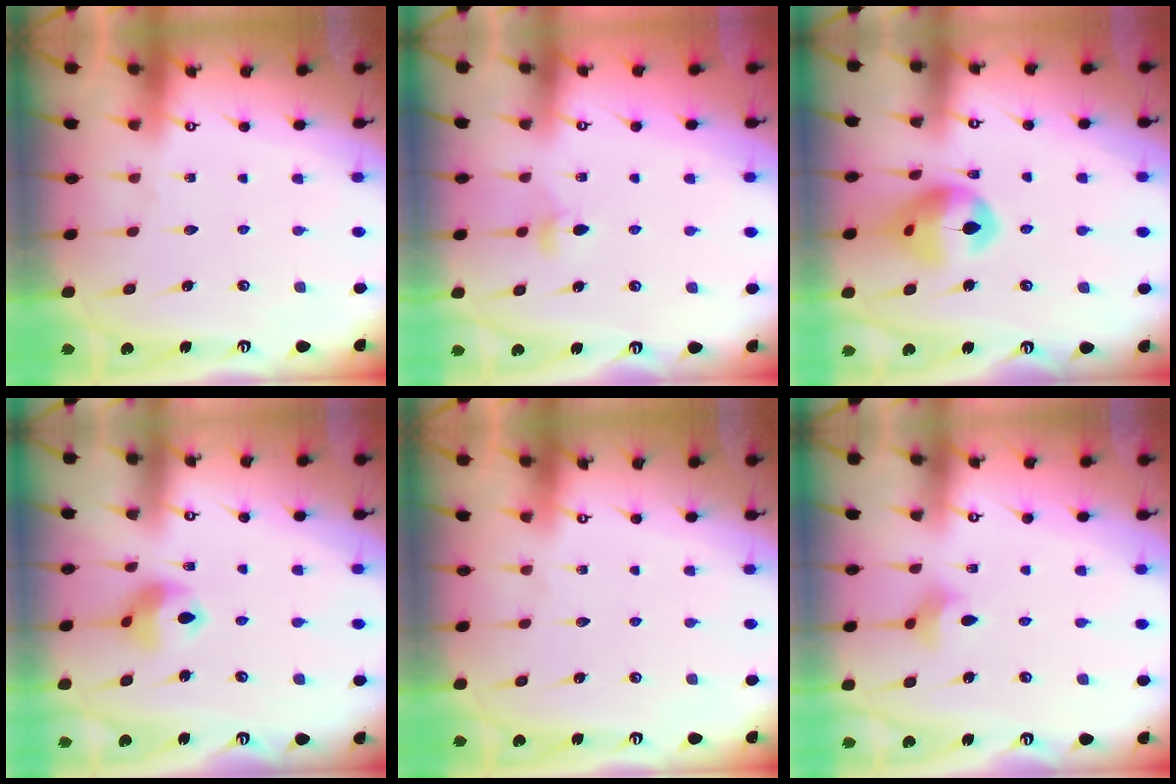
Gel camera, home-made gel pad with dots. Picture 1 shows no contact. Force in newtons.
{"total": 3.3, "press": 3.2, "slide": 0.8}
{"total": 12.9, "press": 12.8, "slide": 1.3}
{"total": 9.0, "press": 8.9, "slide": 1.1}
{"total": 0.0}
{"total": 5.1, "press": 5.0, "slide": 0.9}